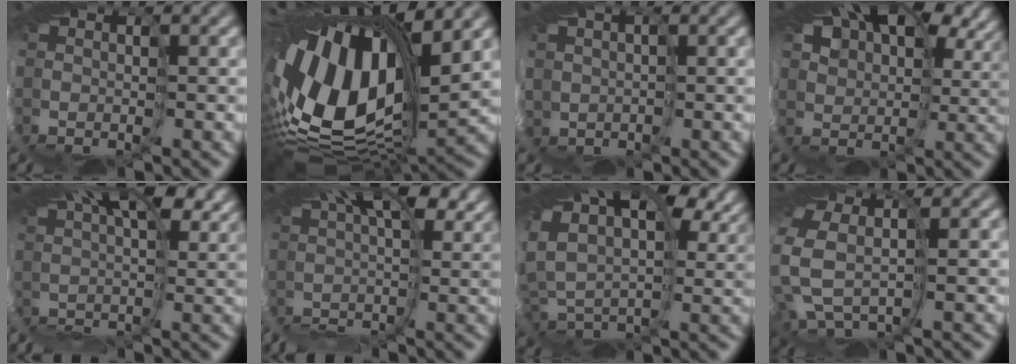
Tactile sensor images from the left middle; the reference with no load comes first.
{"total": 15.1, "force": [3.4, 8.2, 12.2], "torque": [-0.258, 0.011, 0.055]}
{"total": 5.9, "force": [-0.1, 5.5, 2.0], "torque": [-0.069, -0.005, -0.022]}
{"total": 14.5, "force": [8.9, 9.1, 7.1], "torque": [-0.171, 0.059, 0.155]}
{"total": 8.2, "force": [3.6, 2.8, 6.8], "torque": [-0.076, 0.040, 0.047]}
{"total": 7.7, "force": [2.4, 2.9, 6.8], "torque": [-0.068, 0.027, 0.024]}
{"total": 13.6, "force": [7.9, 7.4, 8.2], "torque": [-0.171, 0.041, 0.153]}
{"total": 4.6, "force": [-0.4, 3.0, 3.6], "torque": [-0.153, -0.016, -0.010]}